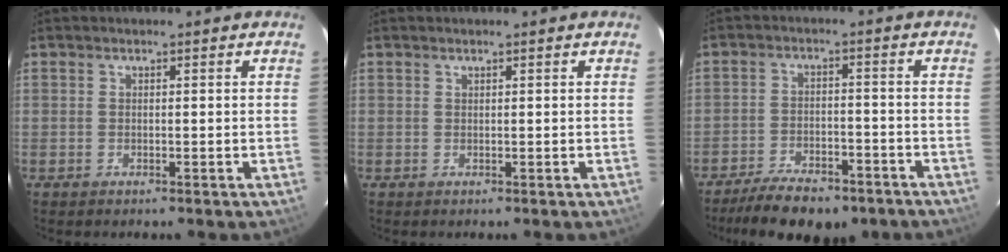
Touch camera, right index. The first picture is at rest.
{"total": 0.0}
{"total": 14.0, "force": [-10.9, 5.2, 7.0], "torque": [-0.150, -0.014, -0.159]}